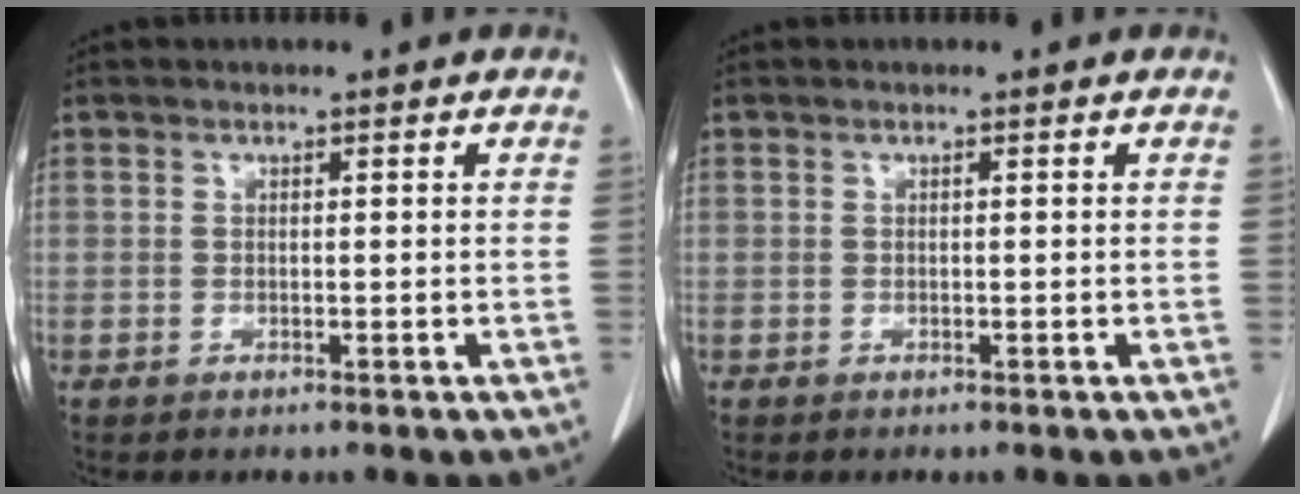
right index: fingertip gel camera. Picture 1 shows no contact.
{"total": 0.0}